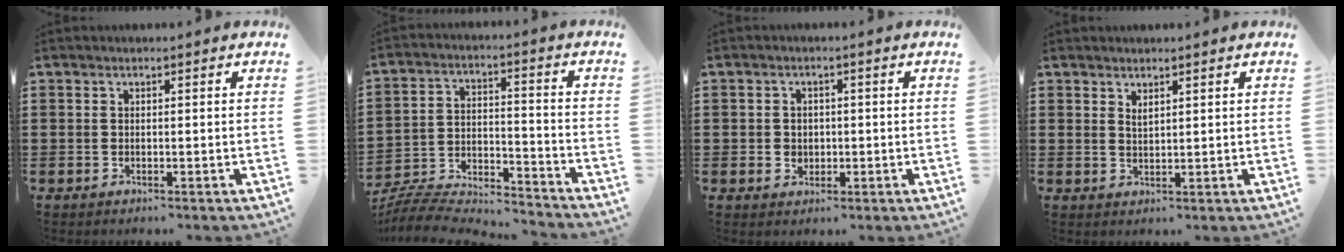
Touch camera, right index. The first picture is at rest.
{"total": 6.6, "force": [-6.5, 0.7, 1.2], "torque": [-0.035, -0.006, -0.133]}
{"total": 2.0, "force": [-0.2, 1.9, 0.7], "torque": [-0.021, 0.007, -0.006]}
{"total": 1.4, "force": [1.2, 0.4, 0.5], "torque": [-0.011, 0.002, 0.022]}